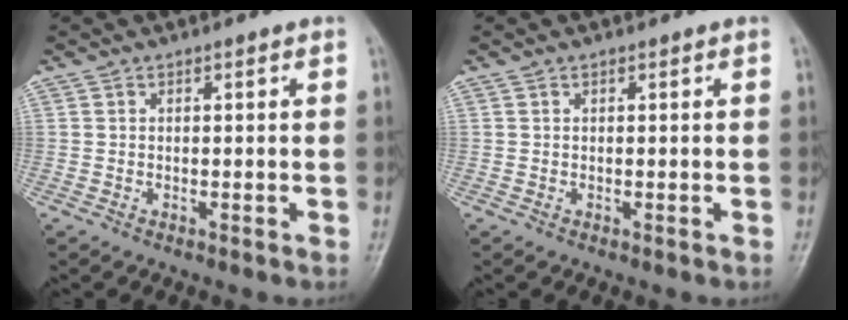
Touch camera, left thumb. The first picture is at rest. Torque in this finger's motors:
{"motor_torque": [-0.19, 0.19, -0.07, 0.07, 0.00]}